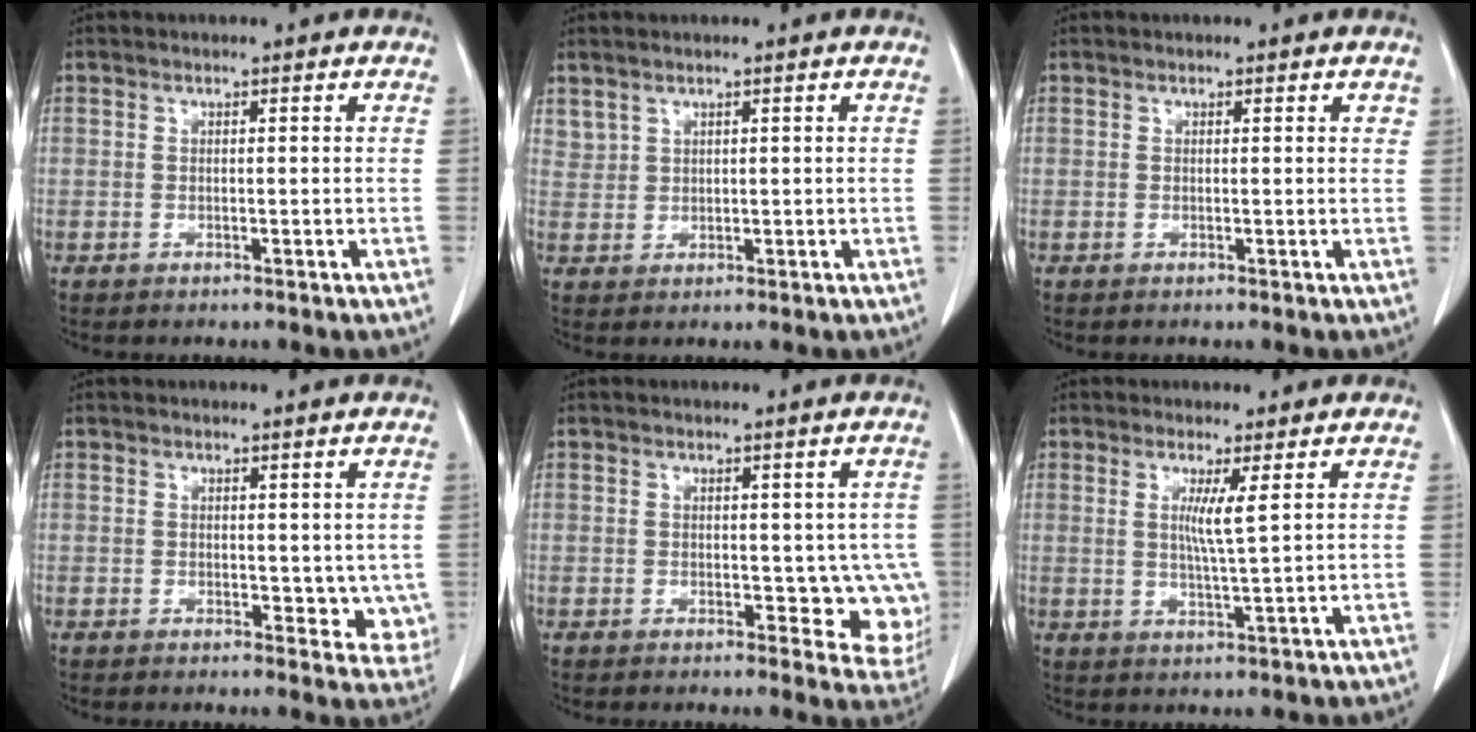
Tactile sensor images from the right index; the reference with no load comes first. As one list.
[{"total": 1.9, "force": [1.4, 1.2, 0.2], "torque": [0.004, 0.006, 0.028]}, {"total": 0.5, "force": [0.2, 0.2, 0.4], "torque": [-0.001, 0.001, -0.002]}, {"total": 4.7, "force": [0.1, 3.1, 3.6], "torque": [-0.020, -0.006, 0.001]}, {"total": 6.8, "force": [-0.7, 4.4, 5.2], "torque": [-0.031, -0.003, -0.006]}, {"total": 3.8, "force": [1.1, -0.6, 3.5], "torque": [-0.069, -0.008, 0.019]}]